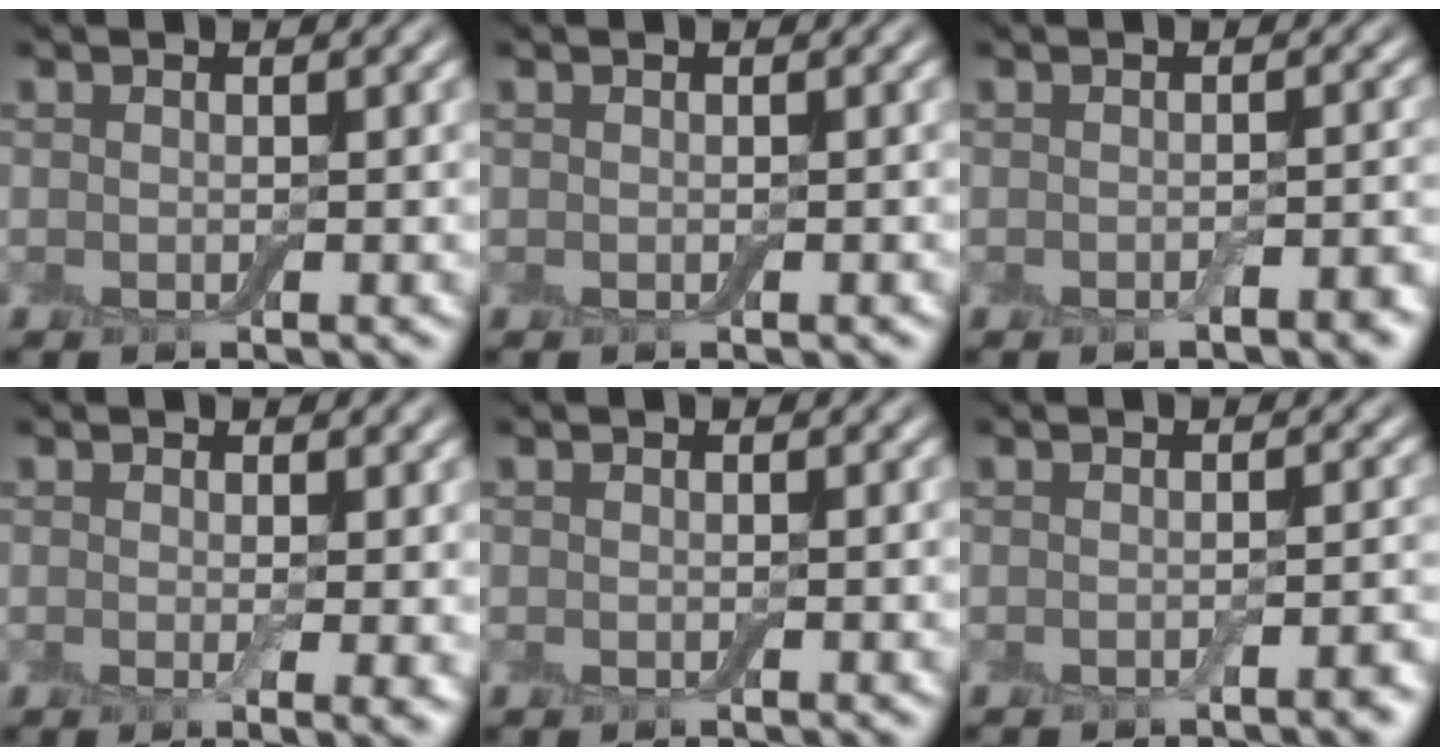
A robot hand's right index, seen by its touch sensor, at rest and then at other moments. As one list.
[{"total": 0.0}, {"total": 1.9, "force": [-0.9, 0.5, 1.6], "torque": [-0.021, -0.003, -0.012]}, {"total": 1.9, "force": [0.3, 0.3, 1.9], "torque": [-0.025, -0.010, 0.006]}, {"total": 0.0}, {"total": 1.7, "force": [-1.1, 0.4, 1.2], "torque": [-0.013, 0.001, -0.019]}]